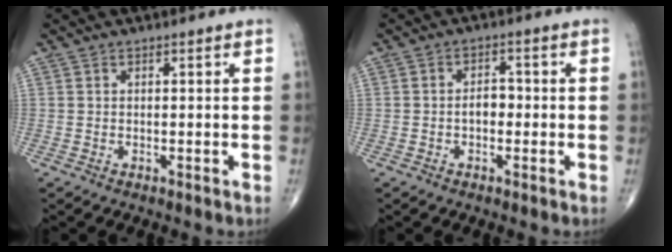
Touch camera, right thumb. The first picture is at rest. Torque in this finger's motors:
{"motor_torque": [0.76, 0.57, 0.56, -0.01, 0.01]}